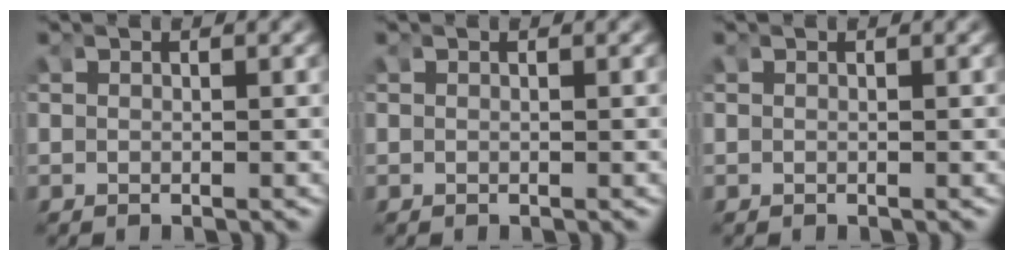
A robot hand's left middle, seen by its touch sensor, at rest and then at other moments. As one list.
[{"total": 0.0}, {"total": 0.0}]